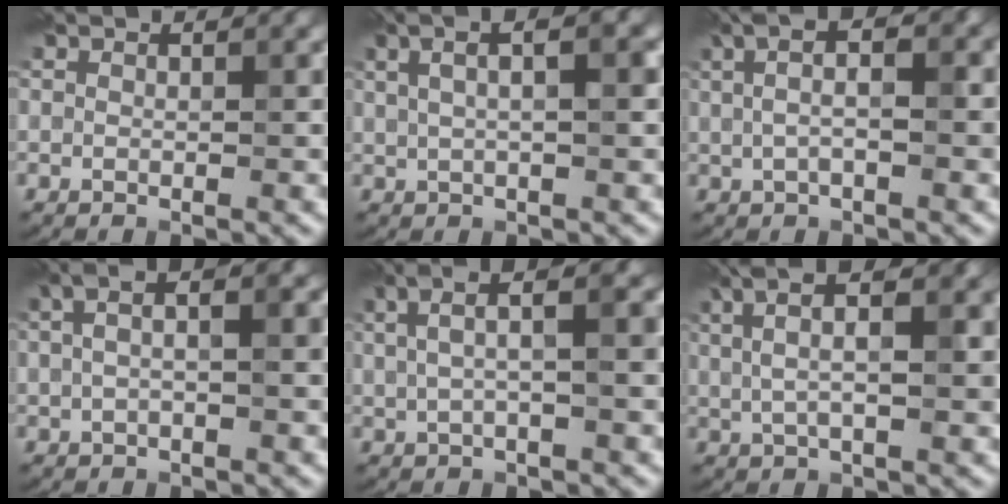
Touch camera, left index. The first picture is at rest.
{"total": 6.7, "force": [2.6, 2.8, 5.4], "torque": [-0.065, 0.026, 0.014]}
{"total": 5.9, "force": [1.6, 2.5, 5.1], "torque": [-0.068, 0.015, 0.008]}
{"total": 5.2, "force": [1.1, 2.6, 4.4], "torque": [-0.066, 0.014, 0.001]}
{"total": 5.5, "force": [1.5, 1.8, 5.0], "torque": [-0.080, 0.021, 0.011]}
{"total": 6.4, "force": [2.6, 2.0, 5.5], "torque": [-0.098, 0.008, 0.034]}